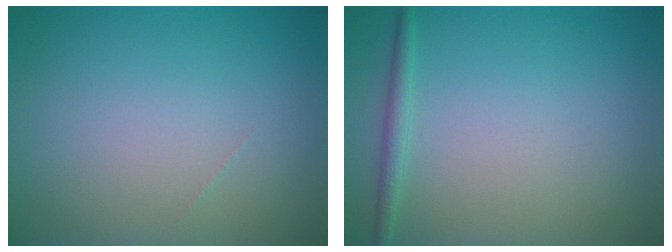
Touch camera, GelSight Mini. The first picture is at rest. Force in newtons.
{"total": 1.3, "press": 1.3, "slide": 0.1}